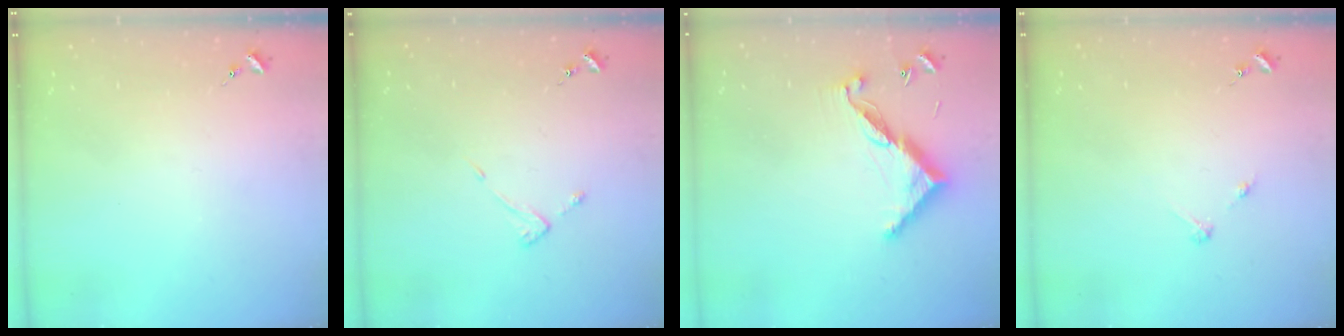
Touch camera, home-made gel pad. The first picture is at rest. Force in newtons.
{"total": 2.6, "press": 2.6, "slide": 0.3}
{"total": 10.7, "press": 10.7, "slide": 0.4}
{"total": 2.7, "press": 2.7, "slide": 0.3}